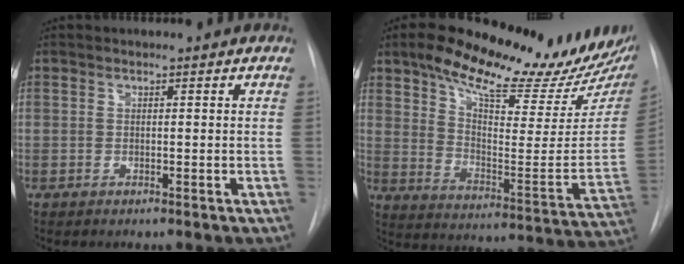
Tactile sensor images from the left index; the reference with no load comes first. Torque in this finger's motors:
{"motor_torque": [0.72, -1.14, 0.27, 0.04]}